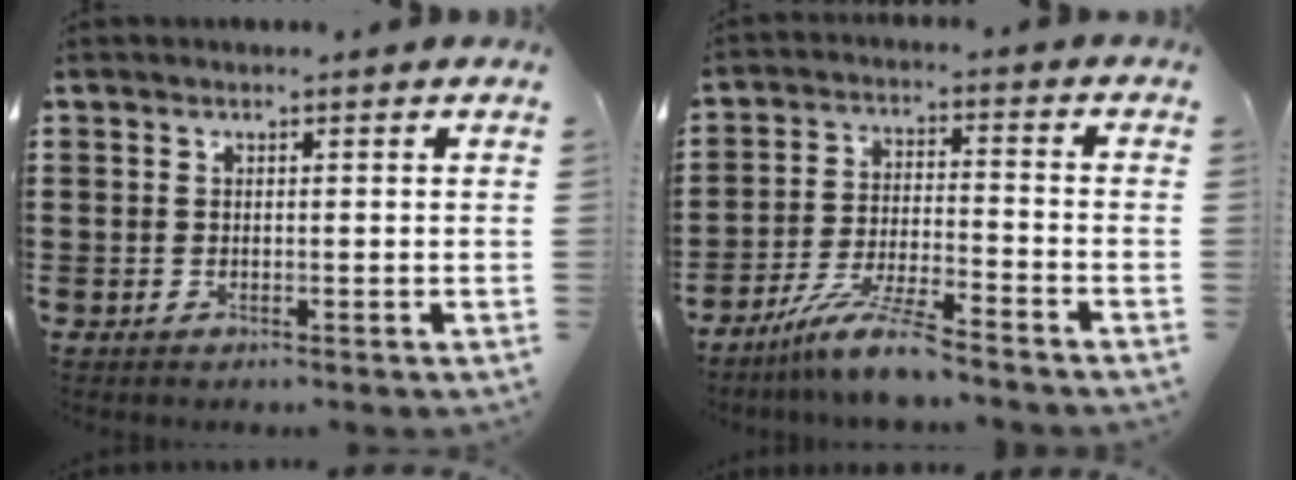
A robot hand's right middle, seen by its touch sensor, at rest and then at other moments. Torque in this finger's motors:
{"motor_torque": [1.46, -0.68, 0.30, 0.11]}